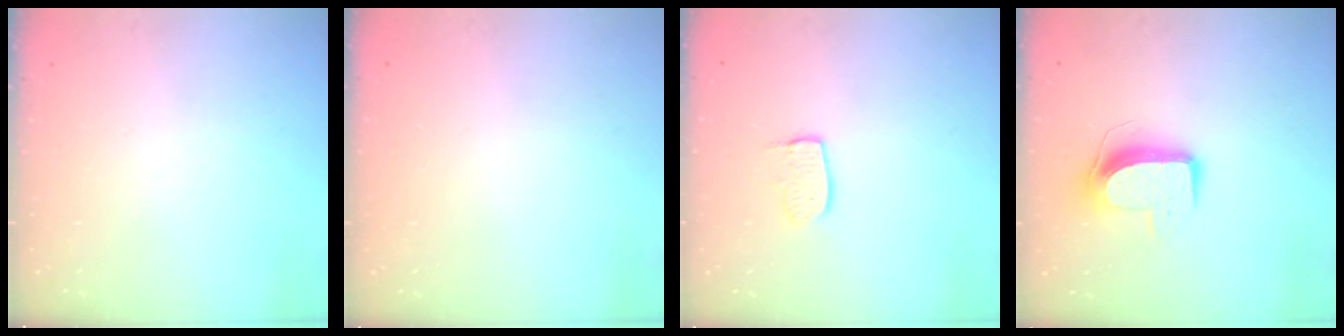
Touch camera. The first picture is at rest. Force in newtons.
{"total": 0.0}
{"total": 6.0, "press": 6.0, "slide": 0.3}
{"total": 9.2, "press": 9.1, "slide": 0.5}